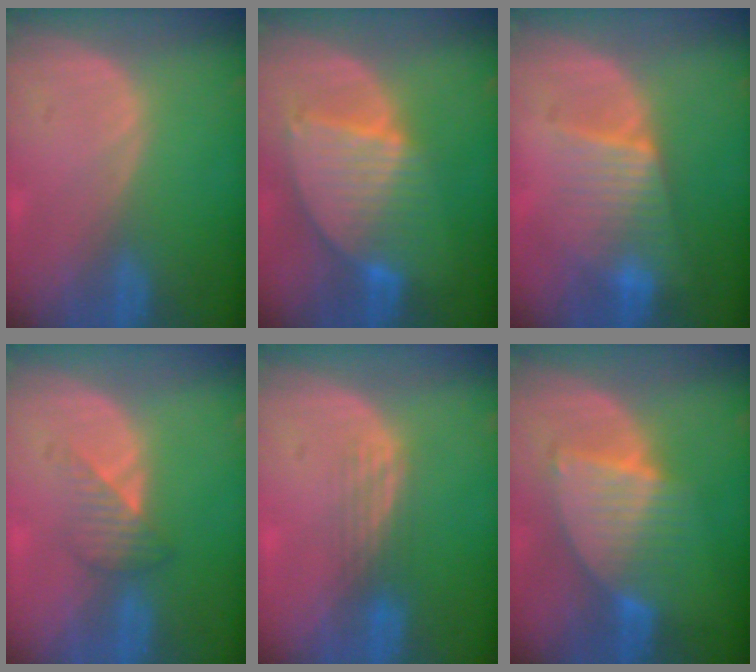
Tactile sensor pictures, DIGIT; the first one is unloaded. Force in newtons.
{"total": 8.6, "press": 7.5, "slide": 4.1}
{"total": 6.3, "press": 6.3, "slide": 0.9}
{"total": 3.4, "press": 3.1, "slide": 1.4}
{"total": 2.8, "press": 2.5, "slide": 1.3}
{"total": 7.0, "press": 6.8, "slide": 1.6}